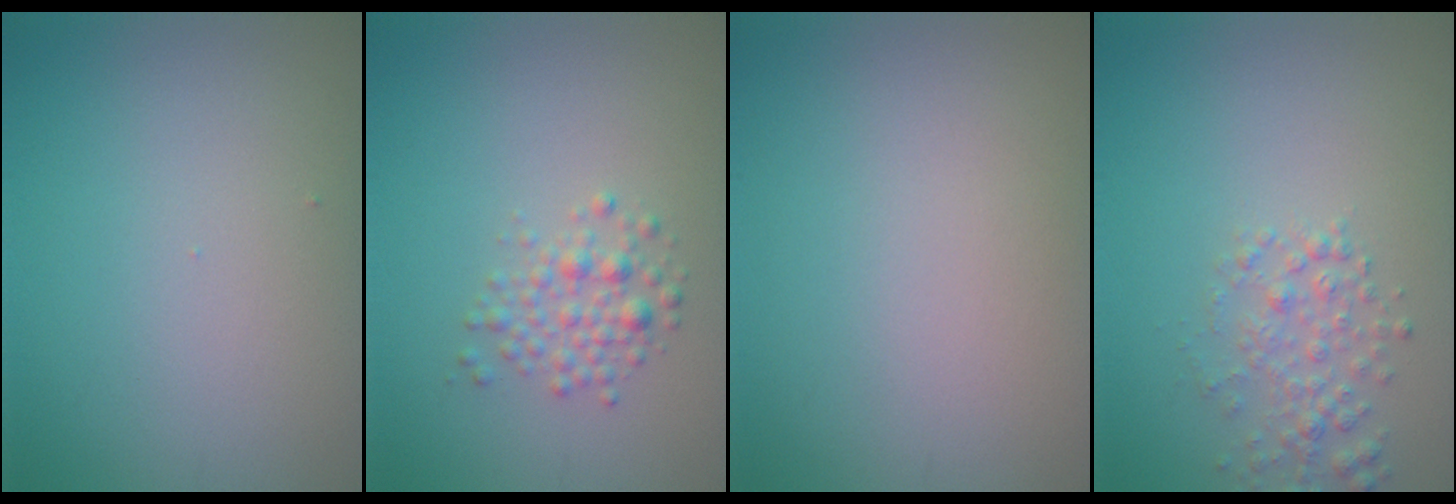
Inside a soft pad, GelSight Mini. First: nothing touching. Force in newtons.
{"total": 2.1, "press": 2.1, "slide": 0.1}
{"total": 0.0}
{"total": 2.3, "press": 2.3, "slide": 0.1}